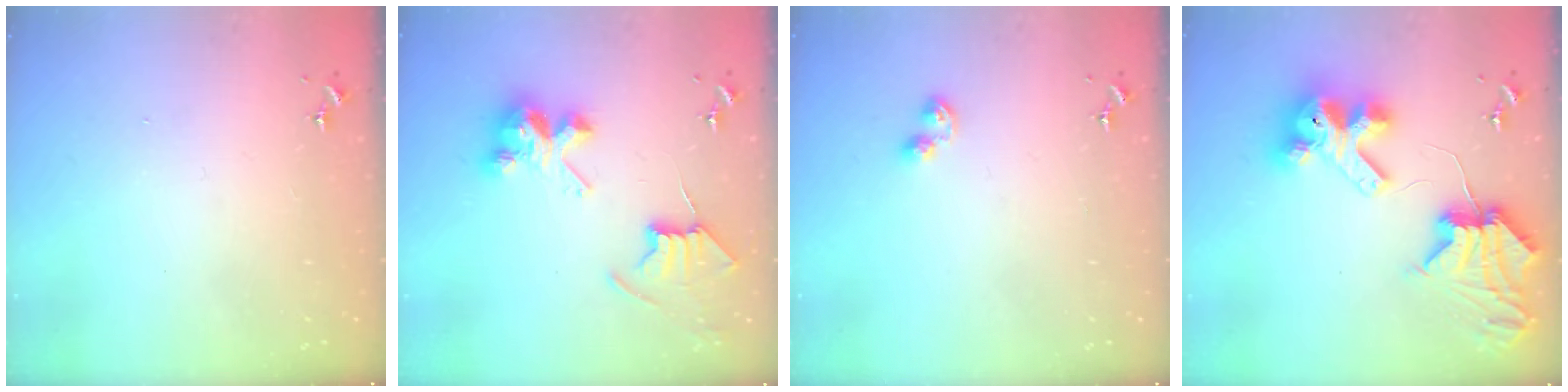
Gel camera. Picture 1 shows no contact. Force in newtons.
{"total": 9.8, "press": 9.7, "slide": 0.9}
{"total": 3.7, "press": 3.7, "slide": 0.4}
{"total": 12.4, "press": 12.3, "slide": 1.6}